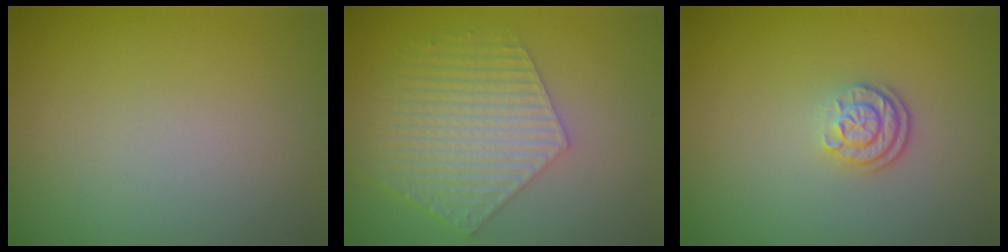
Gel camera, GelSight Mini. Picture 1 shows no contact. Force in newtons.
{"total": 5.8, "press": 4.3, "slide": 3.8}
{"total": 2.4, "press": 1.9, "slide": 1.5}